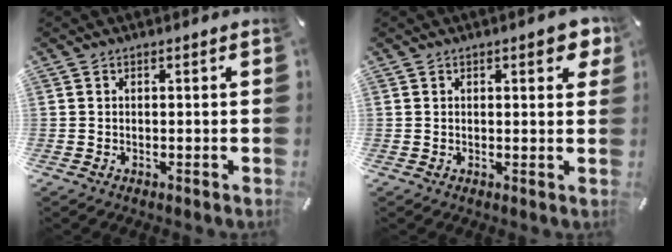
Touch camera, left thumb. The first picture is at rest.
{"total": 4.2, "force": [1.9, 1.7, 3.4], "torque": [-0.039, -0.007, 0.026]}